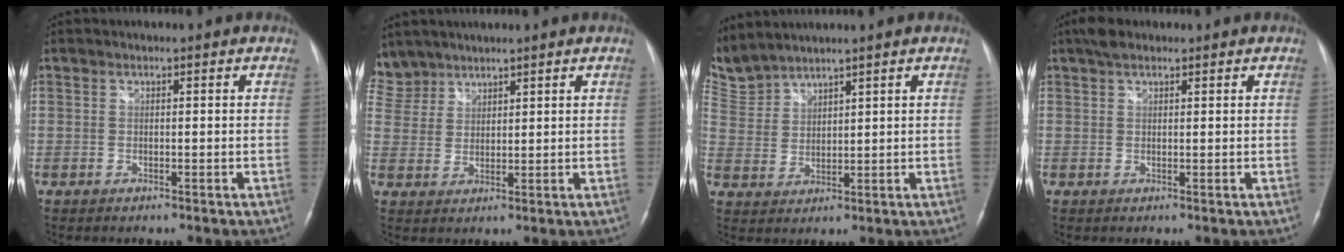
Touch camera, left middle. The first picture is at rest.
{"total": 7.0, "force": [5.9, 3.8, 0.0], "torque": [-0.004, 0.011, 0.125]}
{"total": 7.7, "force": [7.6, 0.7, 1.3], "torque": [-0.056, 0.012, 0.172]}
{"total": 2.9, "force": [2.1, 1.2, 1.6], "torque": [-0.033, 0.019, 0.038]}